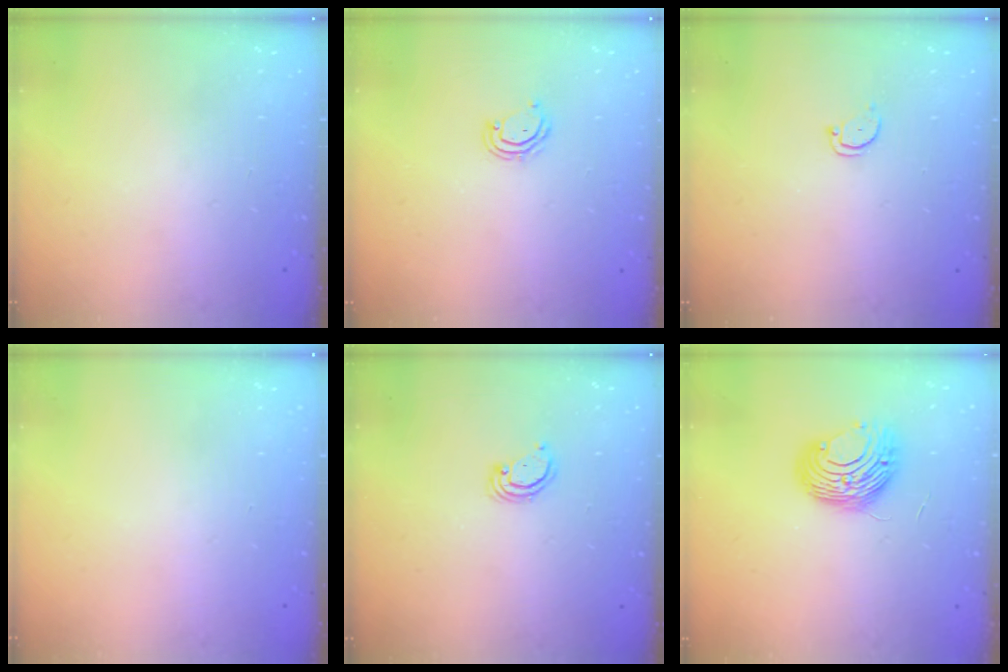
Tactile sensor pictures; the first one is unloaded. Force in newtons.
{"total": 4.2, "press": 4.2, "slide": 0.4}
{"total": 2.0, "press": 2.0, "slide": 0.2}
{"total": 0.0}
{"total": 2.6, "press": 2.6, "slide": 0.2}
{"total": 9.7, "press": 9.7, "slide": 0.1}